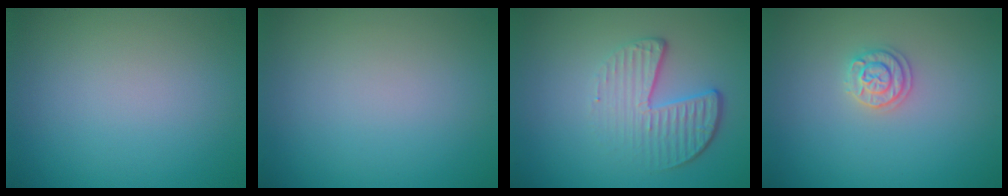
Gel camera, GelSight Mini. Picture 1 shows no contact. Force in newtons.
{"total": 0.0}
{"total": 4.4, "press": 2.9, "slide": 3.3}
{"total": 1.9, "press": 1.9, "slide": 0.2}